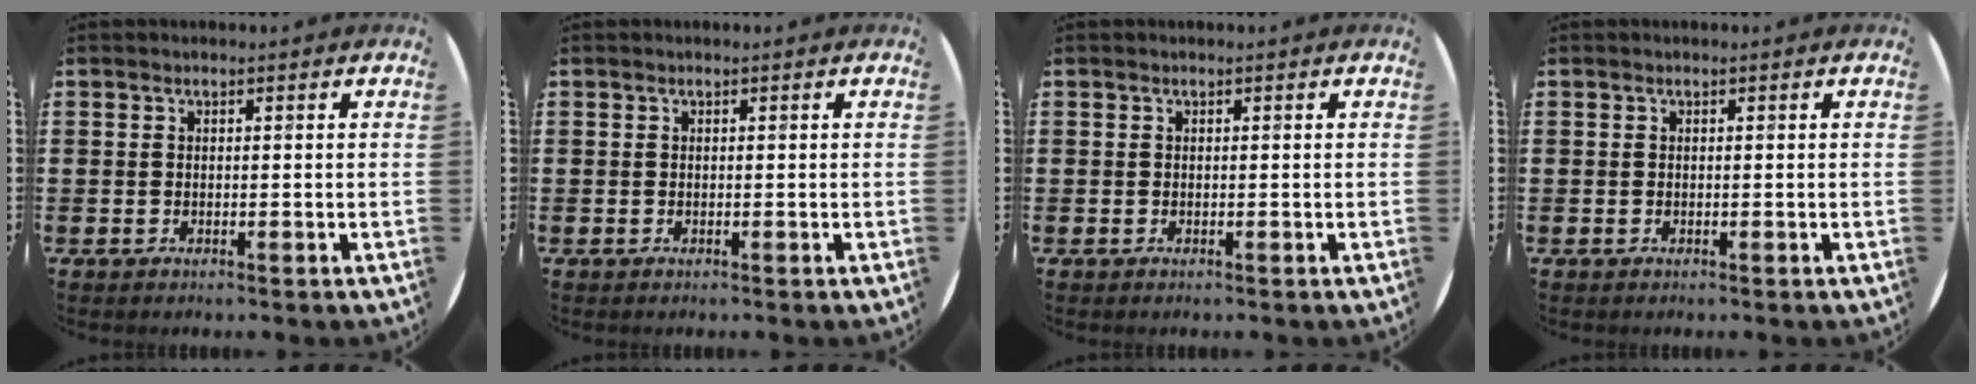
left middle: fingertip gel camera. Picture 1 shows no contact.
{"total": 0.0}
{"total": 0.0}
{"total": 0.0}